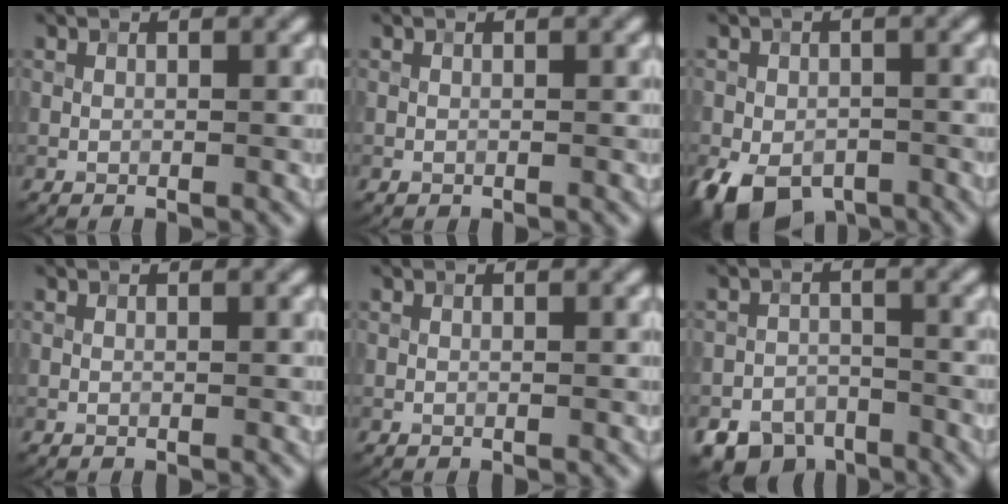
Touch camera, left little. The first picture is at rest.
{"total": 0.0}
{"total": 6.7, "force": [-3.2, 4.8, 3.5], "torque": [-0.055, -0.012, -0.058]}
{"total": 0.0}
{"total": 0.0}
{"total": 6.0, "force": [-4.7, 3.7, 1.1], "torque": [-0.001, -0.008, -0.073]}